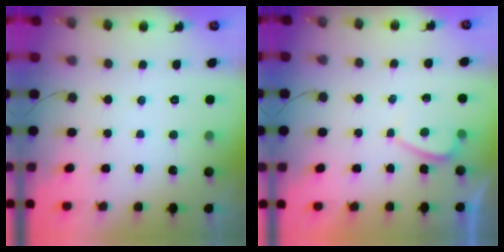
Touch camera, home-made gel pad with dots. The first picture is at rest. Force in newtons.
{"total": 1.6, "press": 1.5, "slide": 0.6}